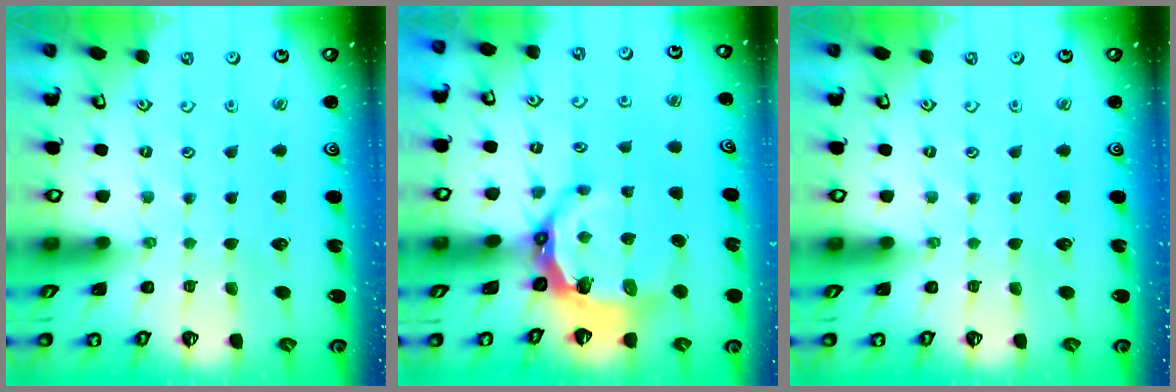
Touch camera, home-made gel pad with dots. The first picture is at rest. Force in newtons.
{"total": 6.4, "press": 5.0, "slide": 4.0}
{"total": 0.0}